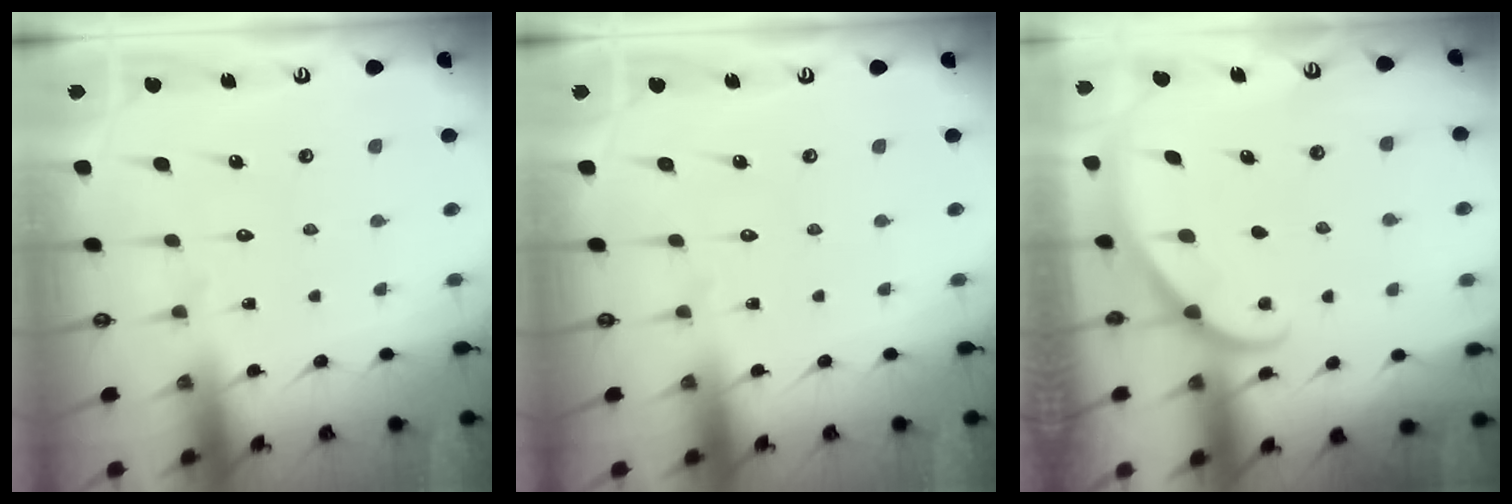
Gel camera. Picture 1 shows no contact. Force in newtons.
{"total": 0.0}
{"total": 2.1, "press": 2.1, "slide": 0.2}